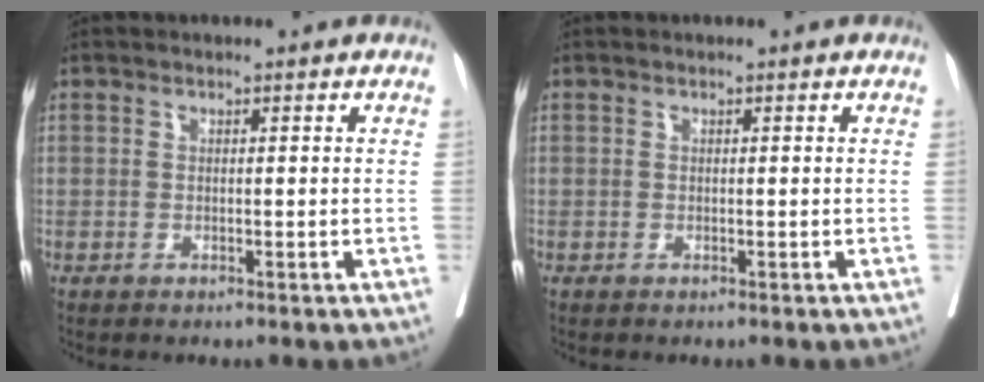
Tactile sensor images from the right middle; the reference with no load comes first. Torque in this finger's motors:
{"motor_torque": [0.00, 0.00, 0.00, -0.03]}